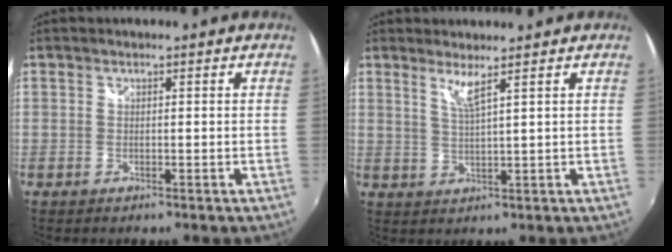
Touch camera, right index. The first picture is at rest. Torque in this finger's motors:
{"motor_torque": [0.14, 0.10, 0.11, 0.04]}